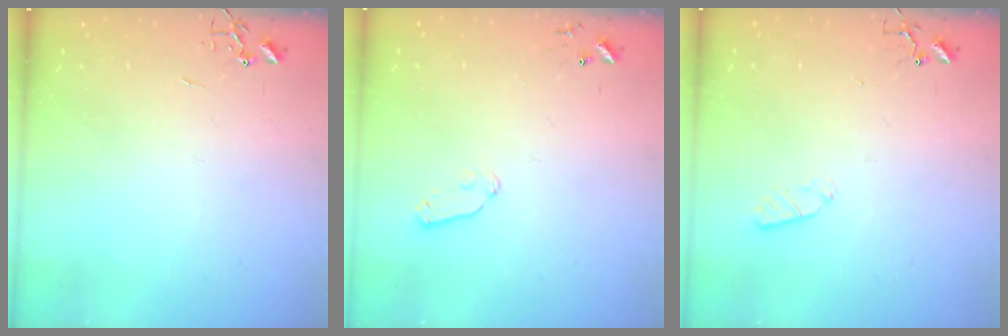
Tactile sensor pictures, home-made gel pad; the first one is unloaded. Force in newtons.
{"total": 5.9, "press": 5.9, "slide": 0.8}
{"total": 3.2, "press": 3.1, "slide": 0.5}